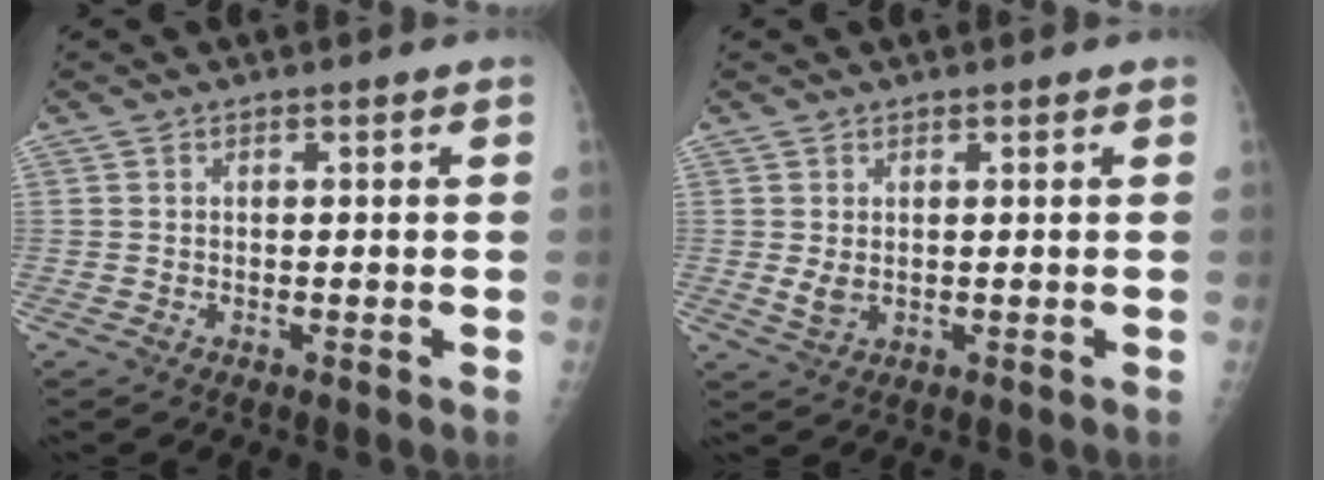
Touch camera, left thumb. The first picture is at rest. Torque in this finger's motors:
{"motor_torque": [0.01, -0.12, 0.50, 0.08, 0.13]}